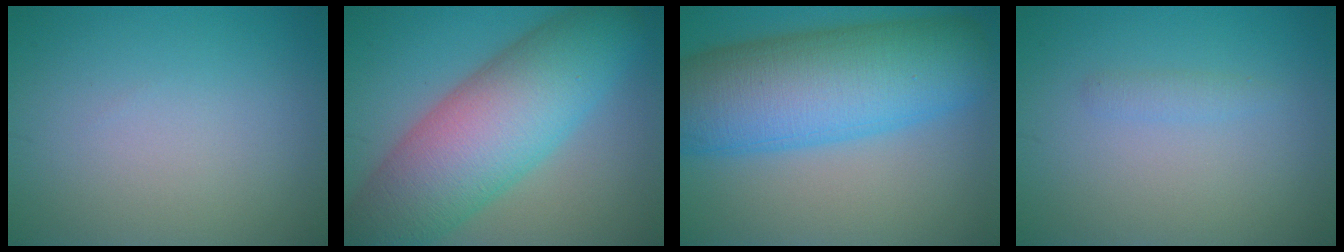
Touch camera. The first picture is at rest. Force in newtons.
{"total": 12.2, "press": 12.2, "slide": 0.2}
{"total": 13.1, "press": 13.1, "slide": 0.1}
{"total": 0.9, "press": 0.9, "slide": 0.0}